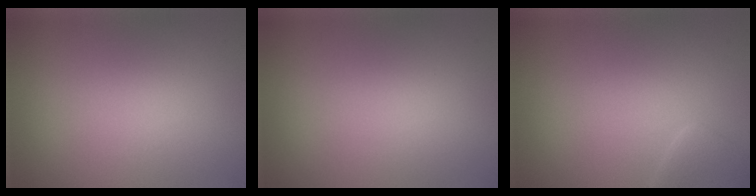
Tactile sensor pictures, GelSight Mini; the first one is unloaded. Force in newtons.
{"total": 0.0}
{"total": 1.4, "press": 1.4, "slide": 0.1}